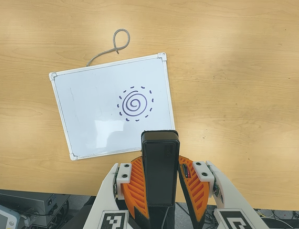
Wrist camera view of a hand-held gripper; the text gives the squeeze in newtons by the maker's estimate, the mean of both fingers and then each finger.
{"total": 7.2, "left": 6.1, "right": 8.3}